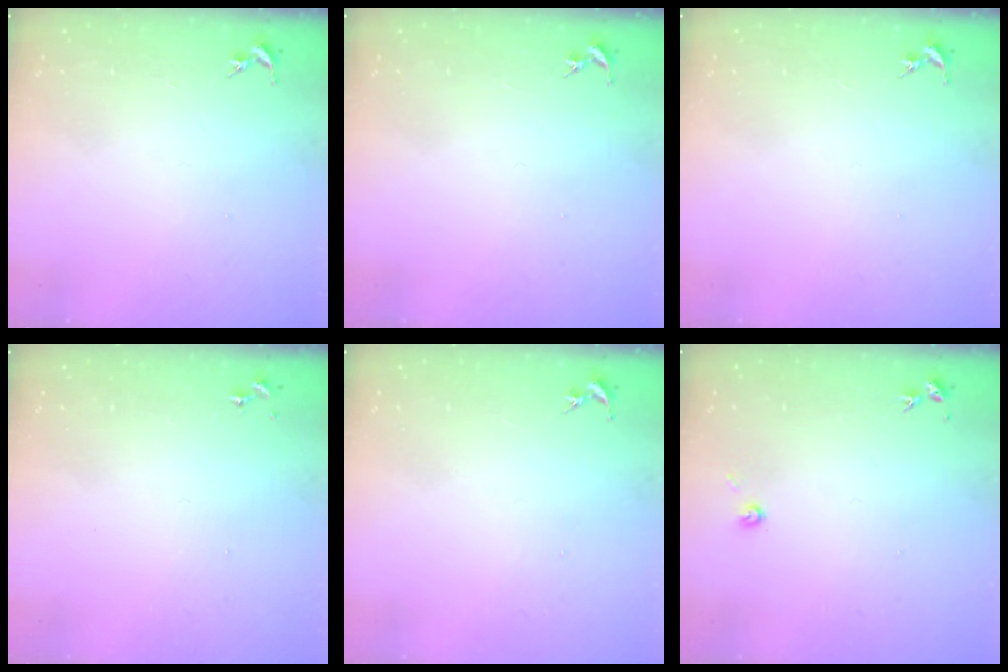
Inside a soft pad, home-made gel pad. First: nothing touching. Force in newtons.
{"total": 0.0}
{"total": 0.0}
{"total": 0.0}
{"total": 0.0}
{"total": 3.9, "press": 3.9, "slide": 0.5}